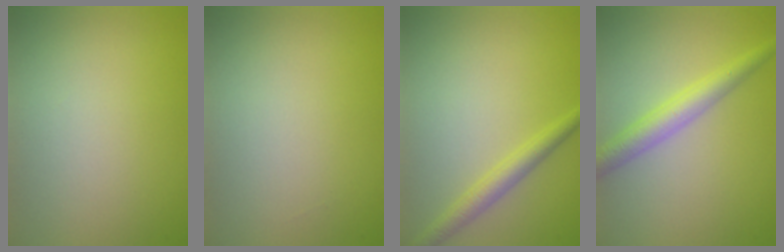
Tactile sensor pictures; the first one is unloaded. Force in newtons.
{"total": 0.0}
{"total": 2.3, "press": 2.3, "slide": 0.2}
{"total": 3.4, "press": 3.4, "slide": 0.0}